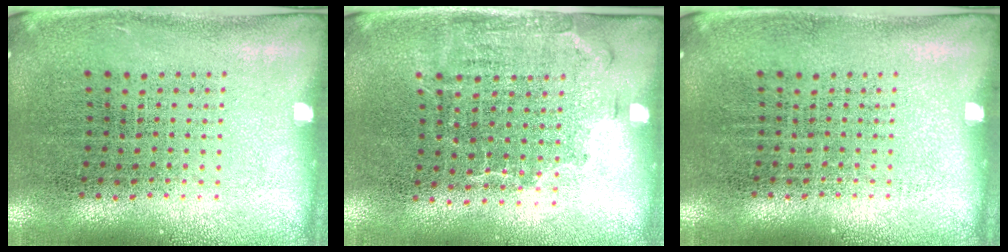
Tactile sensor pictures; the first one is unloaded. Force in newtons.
{"total": 1.5, "press": 1.1, "slide": 0.9}
{"total": 0.0}